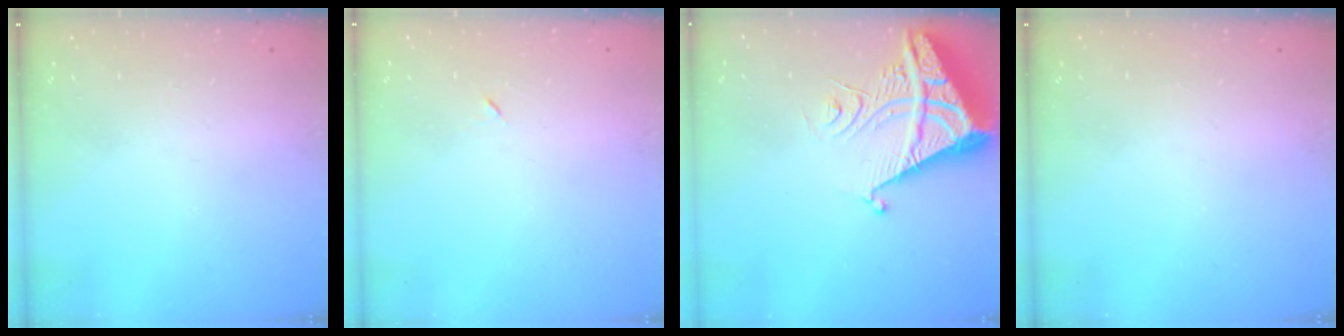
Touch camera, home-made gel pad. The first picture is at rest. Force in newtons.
{"total": 3.3, "press": 3.2, "slide": 0.7}
{"total": 8.5, "press": 8.4, "slide": 0.9}
{"total": 0.0}